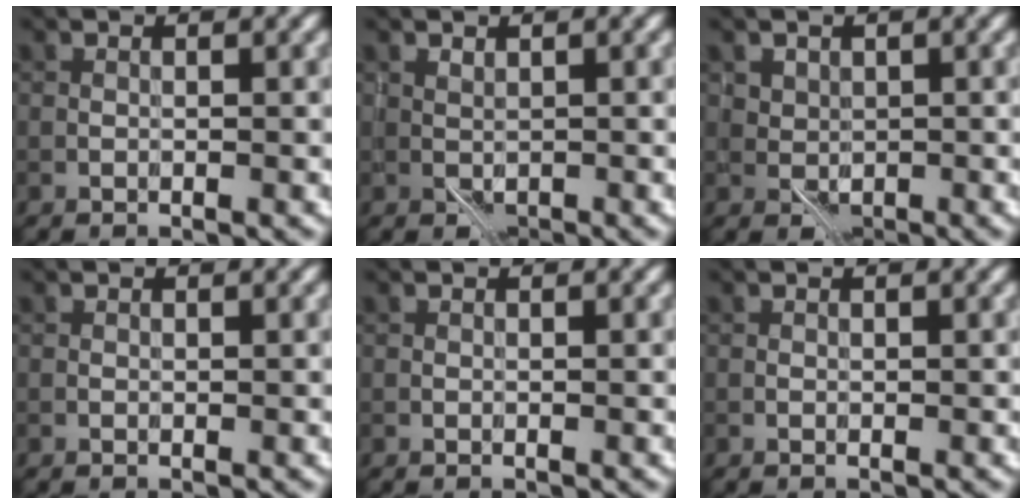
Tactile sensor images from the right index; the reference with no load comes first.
{"total": 1.0, "force": [0.0, 0.6, 0.8], "torque": [-0.015, -0.003, 0.003]}
{"total": 2.0, "force": [0.5, 1.7, 0.9], "torque": [-0.014, -0.002, 0.010]}
{"total": 0.0}
{"total": 0.0}
{"total": 0.0}